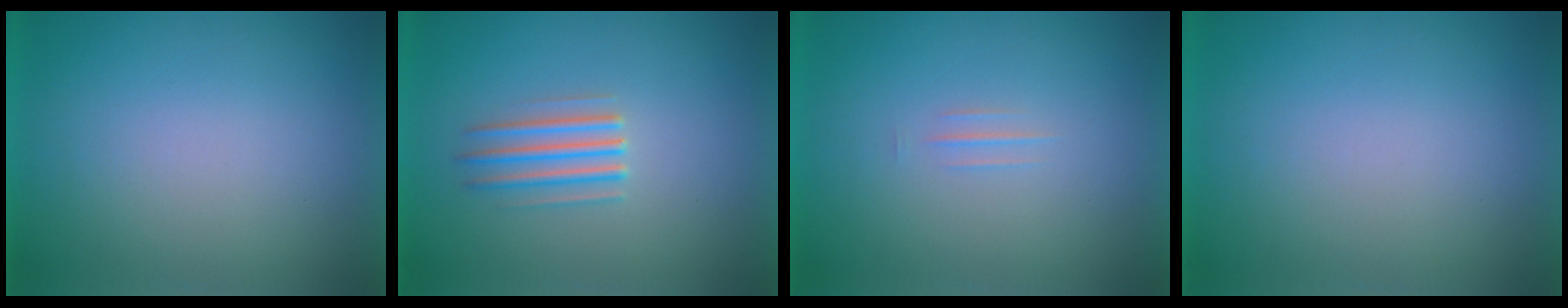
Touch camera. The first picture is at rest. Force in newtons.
{"total": 2.8}
{"total": 1.2}
{"total": 0.0}